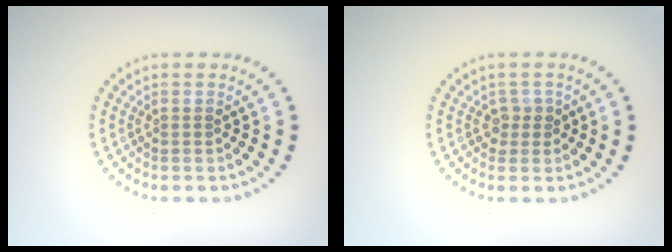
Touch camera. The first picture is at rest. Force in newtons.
{"total": 1.3, "press": 1.0, "slide": 0.9}